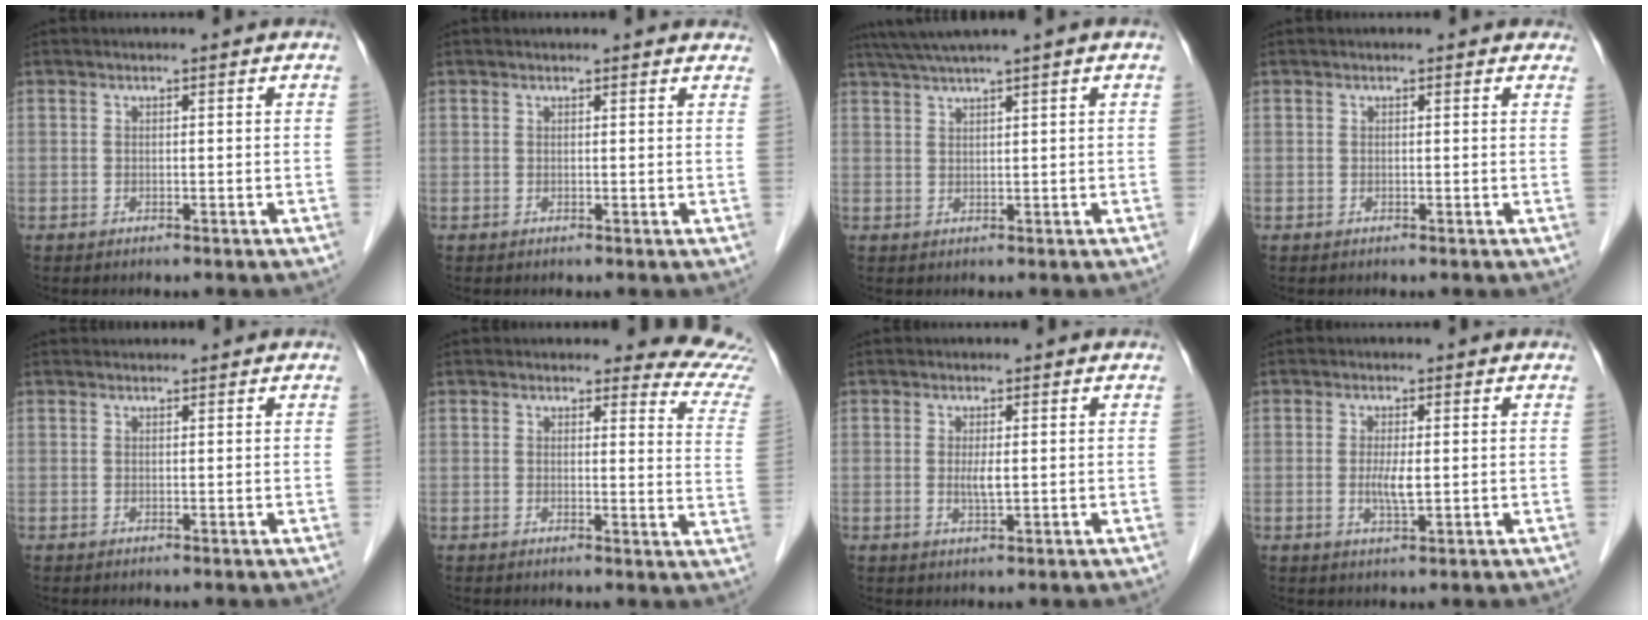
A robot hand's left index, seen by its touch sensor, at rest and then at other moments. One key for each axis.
{"total": 4.5, "fx": 4.2, "fy": 1.1, "fz": 1.2, "tx": -0.008, "ty": 0.015, "tz": 0.035}
{"total": 5.1, "fx": 3.8, "fy": -1.2, "fz": 3.2, "tx": -0.061, "ty": 0.024, "tz": 0.072}
{"total": 1.1, "fx": 1.0, "fy": 0.5, "fz": 0.3, "tx": -0.002, "ty": -0.001, "tz": -0.001}
{"total": 1.7, "fx": 1.7, "fy": 0.4, "fz": 0.2, "tx": -0.008, "ty": 0.022, "tz": 0.026}
{"total": 9.1, "fx": 9.0, "fy": 0.7, "fz": 0.5, "tx": 0.021, "ty": -0.086, "tz": 0.060}
{"total": 1.8, "fx": 0.2, "fy": 0.2, "fz": 1.8, "tx": -0.039, "ty": -0.004, "tz": 0.005}
{"total": 2.8, "fx": 0.0, "fy": 0.4, "fz": 2.8, "tx": -0.059, "ty": -0.005, "tz": 0.002}